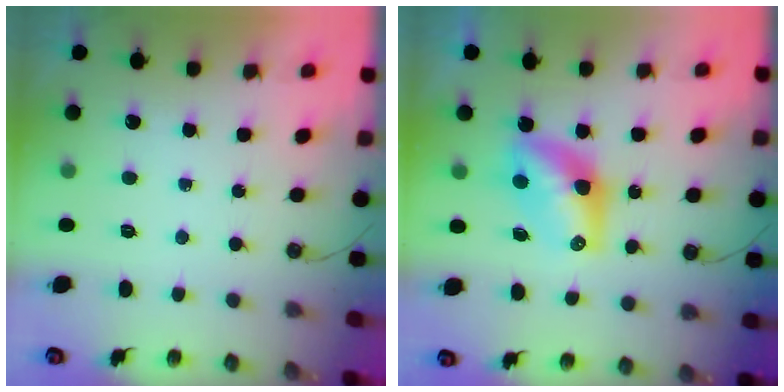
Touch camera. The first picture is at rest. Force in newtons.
{"total": 8.6, "press": 8.5, "slide": 0.8}